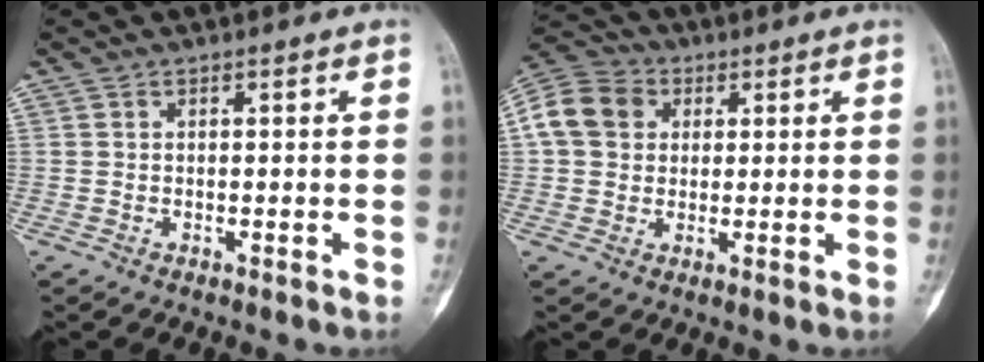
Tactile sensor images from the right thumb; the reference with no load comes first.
{"total": 10.5, "force": [2.4, 8.7, 5.4], "torque": [-0.093, 0.016, 0.033]}